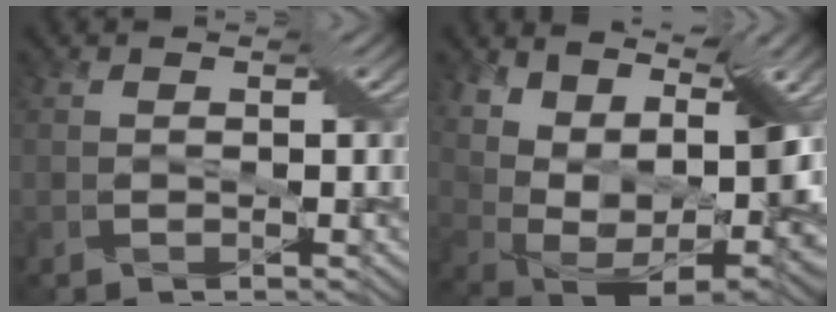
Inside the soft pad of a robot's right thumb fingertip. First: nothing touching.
{"total": 13.8, "force": [6.3, 6.4, 10.5], "torque": [-0.201, 0.027, 0.115]}